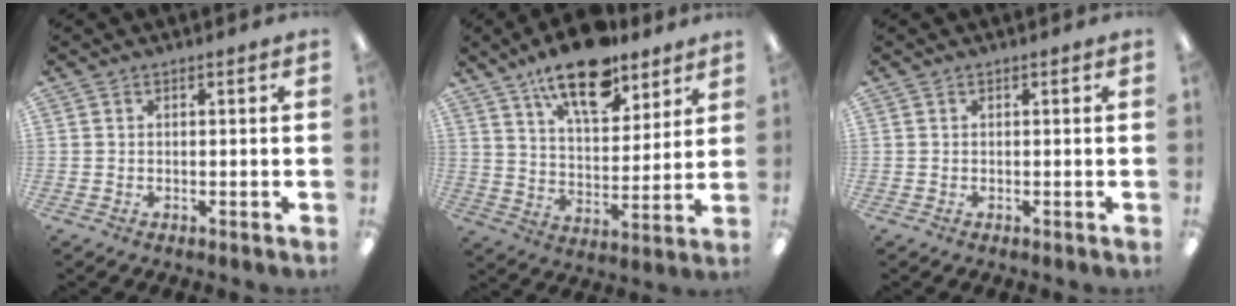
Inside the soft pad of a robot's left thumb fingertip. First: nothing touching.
{"total": 16.8, "force": [12.2, 6.9, 9.1], "torque": [-0.146, -0.063, 0.211]}
{"total": 0.0}